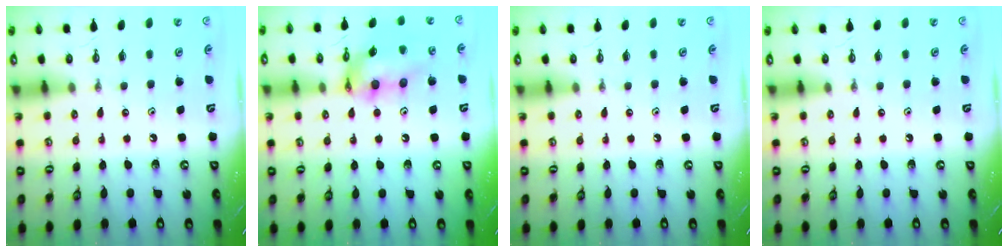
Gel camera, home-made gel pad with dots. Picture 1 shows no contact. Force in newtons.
{"total": 15.5, "press": 15.4, "slide": 1.7}
{"total": 0.0}
{"total": 0.0}